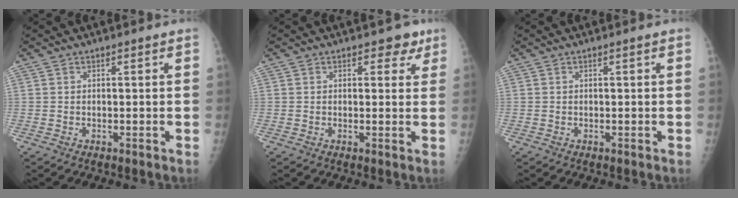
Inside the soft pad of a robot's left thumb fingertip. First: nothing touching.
{"total": 2.9, "force": [1.8, 2.0, 1.2], "torque": [0.013, -0.005, 0.016]}
{"total": 0.0}